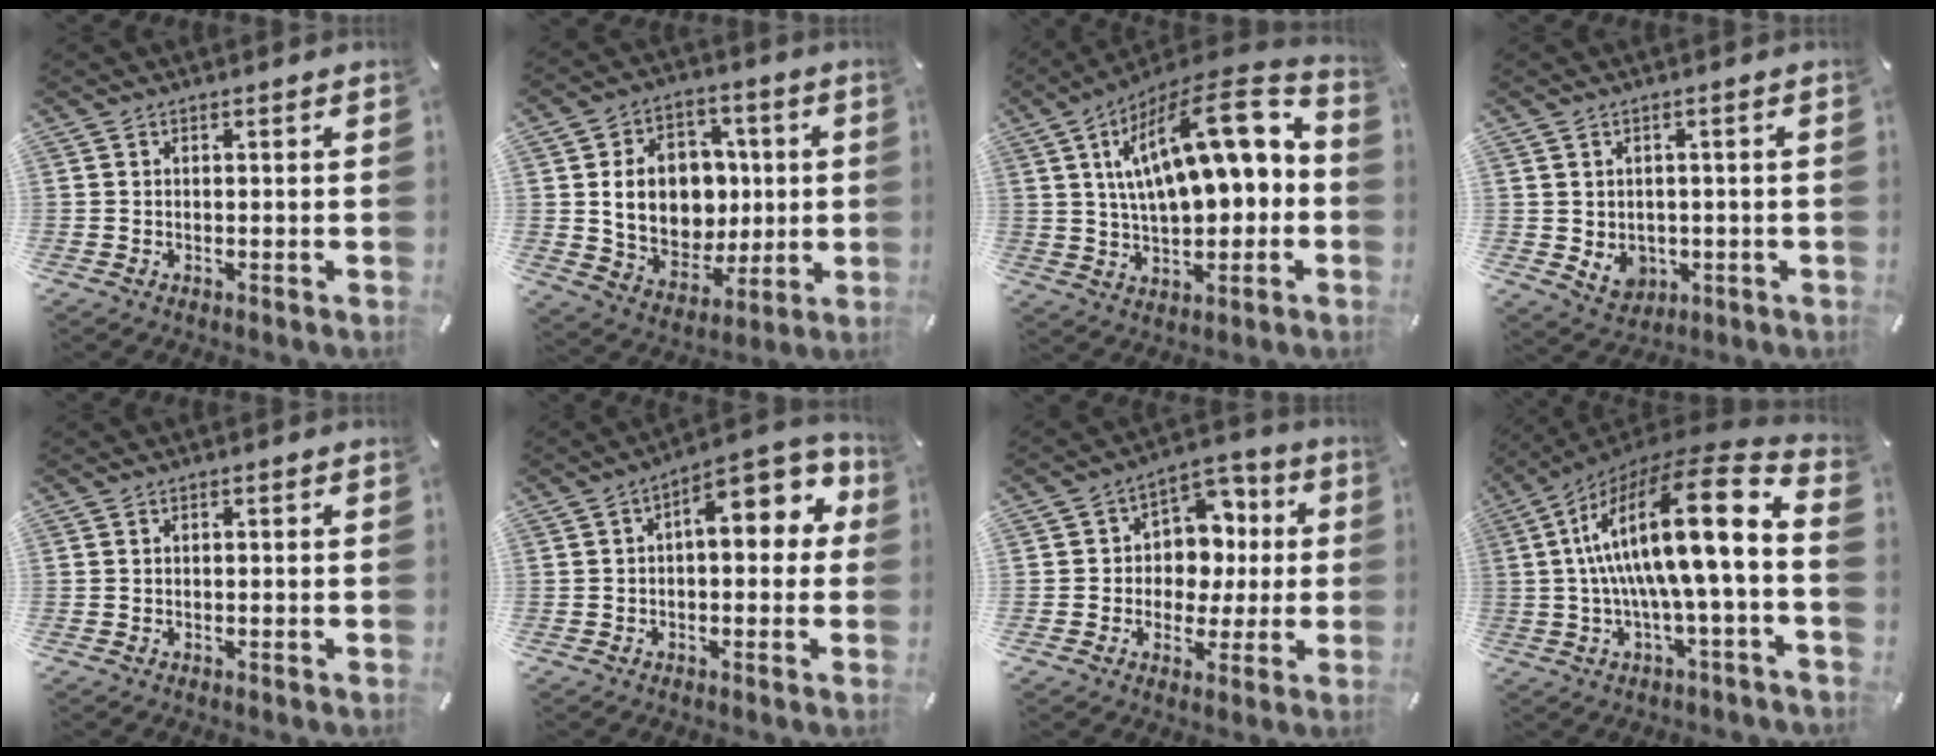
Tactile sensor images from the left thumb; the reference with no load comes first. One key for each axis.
{"total": 15.2, "fx": 1.8, "fy": 12.9, "fz": 7.9, "tx": -0.131, "ty": -0.003, "tz": 0.045}
{"total": 20.2, "fx": 5.8, "fy": 9.5, "fz": 16.9, "tx": -0.264, "ty": -0.024, "tz": 0.092}
{"total": 4.8, "fx": -0.3, "fy": 4.4, "fz": 1.8, "tx": -0.027, "ty": 0.000, "tz": -0.003}
{"total": 0.0}
{"total": 11.2, "fx": 3.1, "fy": 5.4, "fz": 9.4, "tx": -0.130, "ty": -0.018, "tz": 0.048}
{"total": 9.8, "fx": 0.5, "fy": 9.2, "fz": 3.3, "tx": -0.042, "ty": 0.000, "tz": 0.014}
{"total": 21.6, "fx": 3.0, "fy": 4.7, "fz": 20.8, "tx": -0.361, "ty": -0.038, "tz": 0.038}